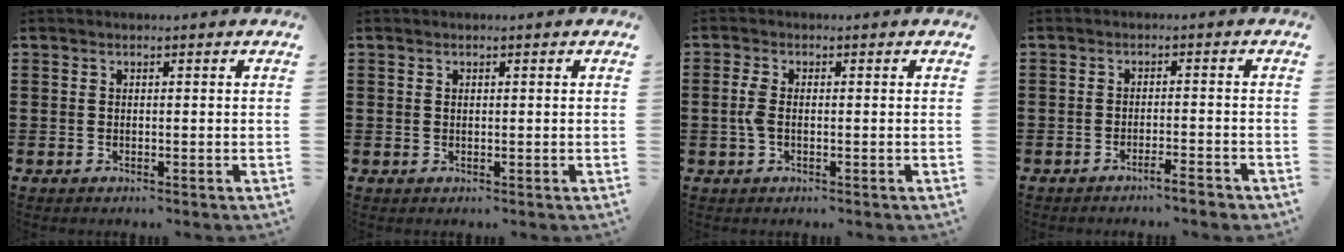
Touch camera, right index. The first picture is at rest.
{"total": 0.0}
{"total": 2.6, "force": [-0.4, 1.0, 2.3], "torque": [-0.058, -0.005, -0.012]}
{"total": 2.7, "force": [-2.5, -0.2, 1.1], "torque": [-0.017, -0.001, -0.048]}